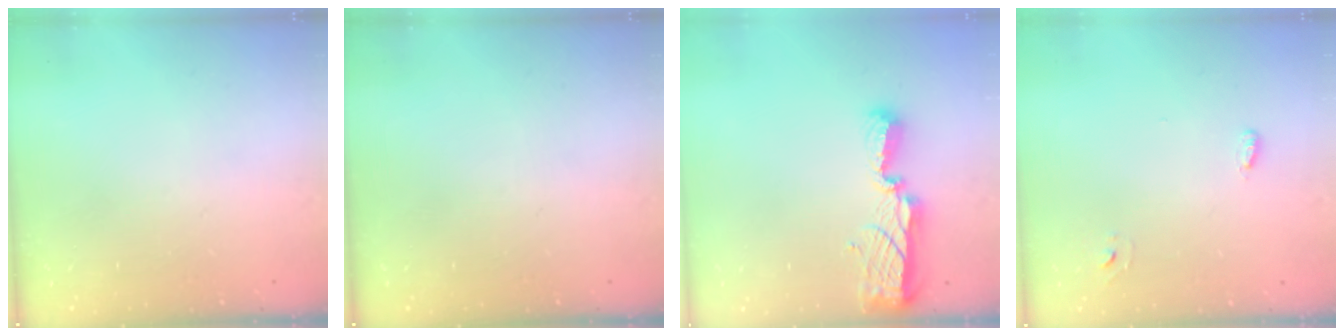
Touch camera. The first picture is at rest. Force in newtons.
{"total": 0.0}
{"total": 8.3, "press": 8.3, "slide": 0.8}
{"total": 2.6, "press": 2.5, "slide": 0.6}